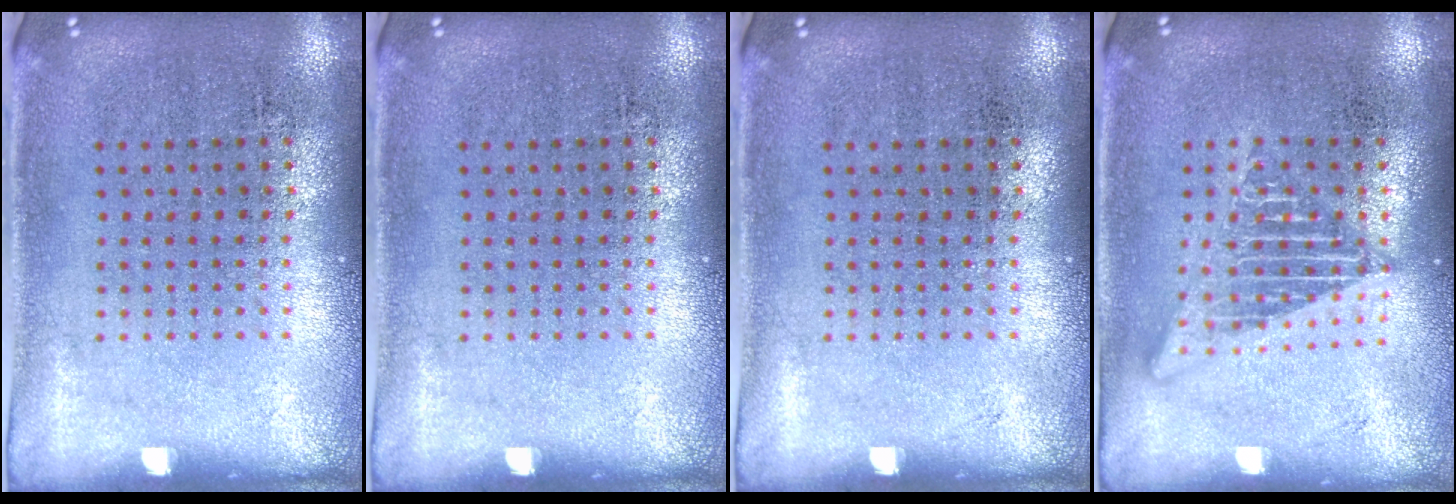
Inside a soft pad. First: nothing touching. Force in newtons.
{"total": 0.0}
{"total": 0.0}
{"total": 2.7, "press": 2.7, "slide": 0.3}